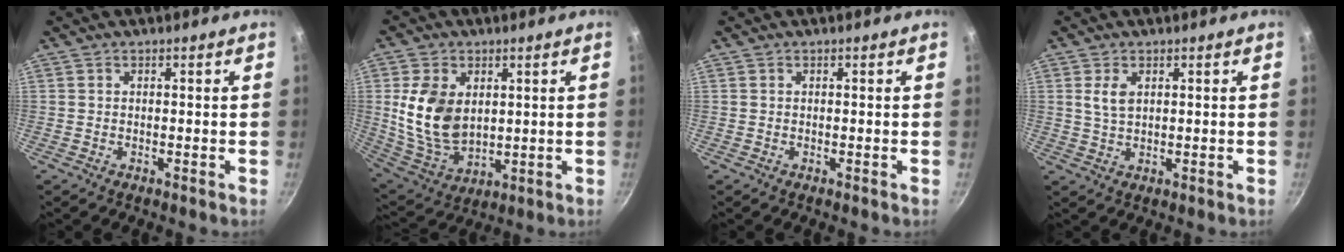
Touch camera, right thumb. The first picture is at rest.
{"total": 13.7, "force": [2.3, 9.2, 9.8], "torque": [-0.173, -0.028, 0.059]}
{"total": 0.0}
{"total": 3.6, "force": [1.2, 1.9, 2.8], "torque": [-0.053, -0.007, 0.026]}